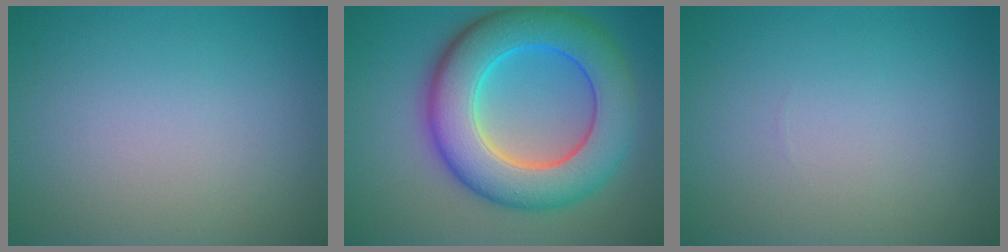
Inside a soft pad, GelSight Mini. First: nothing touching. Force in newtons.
{"total": 10.4, "press": 10.4, "slide": 0.1}
{"total": 0.0}